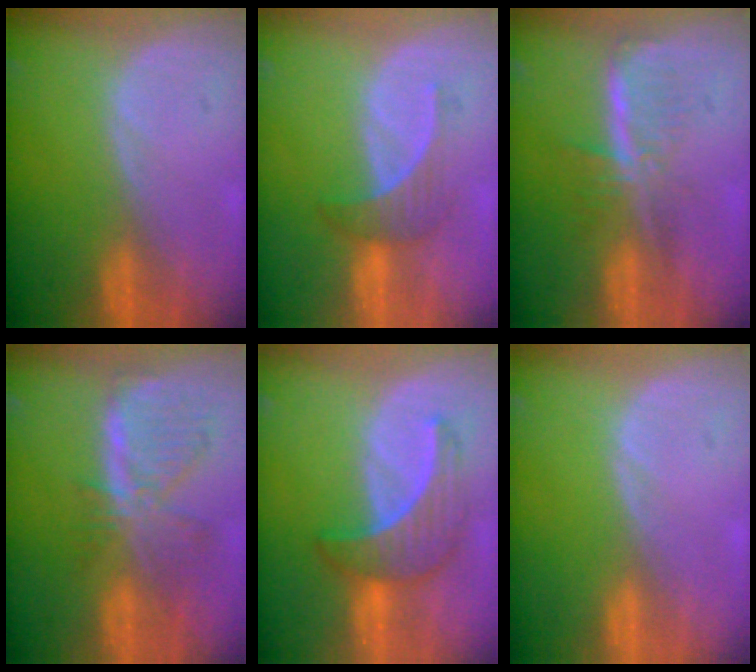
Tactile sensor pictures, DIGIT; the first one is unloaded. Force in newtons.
{"total": 3.8, "press": 3.8, "slide": 0.8}
{"total": 6.0, "press": 5.2, "slide": 2.9}
{"total": 7.7, "press": 6.8, "slide": 3.5}
{"total": 6.4, "press": 6.4, "slide": 0.8}
{"total": 0.0}